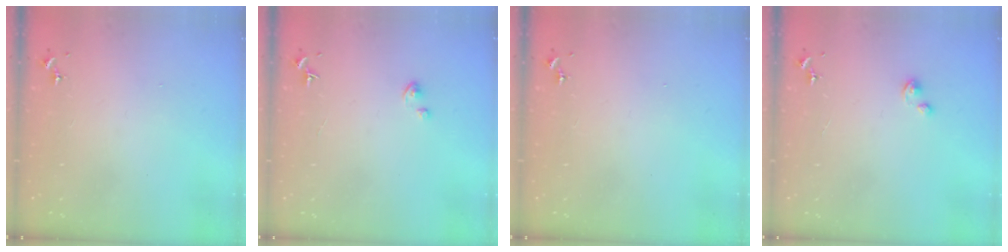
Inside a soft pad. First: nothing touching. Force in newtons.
{"total": 0.9, "press": 0.8, "slide": 0.2}
{"total": 0.0}
{"total": 1.9, "press": 1.9, "slide": 0.2}